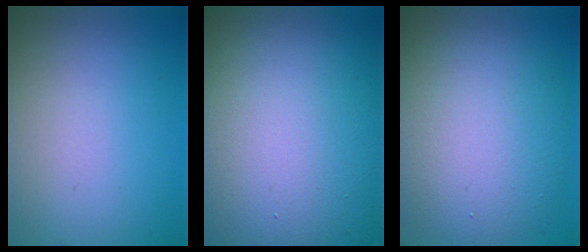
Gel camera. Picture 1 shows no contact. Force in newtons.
{"total": 22.3, "press": 22.3, "slide": 1.1}
{"total": 10.2, "press": 10.2, "slide": 0.5}